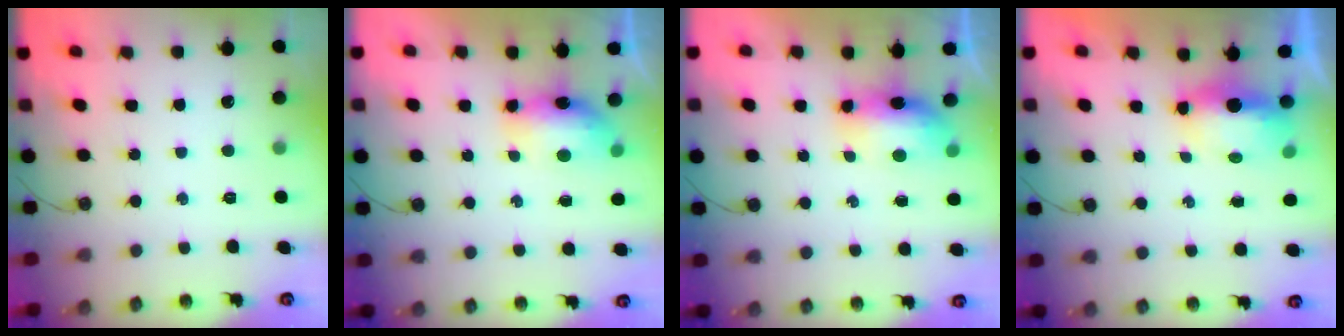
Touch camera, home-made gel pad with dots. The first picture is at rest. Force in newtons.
{"total": 8.2, "press": 8.0, "slide": 1.8}
{"total": 11.1, "press": 9.6, "slide": 5.5}
{"total": 6.9, "press": 6.8, "slide": 1.3}